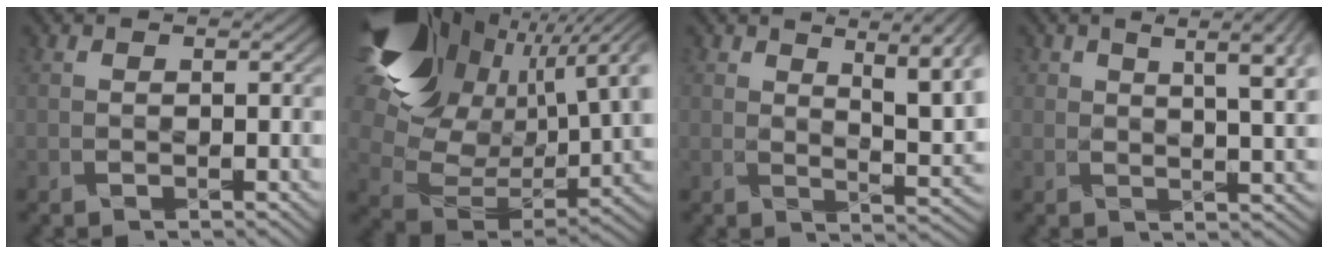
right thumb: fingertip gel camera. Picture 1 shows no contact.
{"total": 20.7, "force": [9.6, 12.2, 13.7], "torque": [-0.295, 0.034, 0.183]}
{"total": 8.2, "force": [3.9, 2.8, 6.6], "torque": [-0.107, 0.000, 0.062]}
{"total": 8.4, "force": [3.6, 3.0, 6.9], "torque": [-0.081, 0.016, 0.045]}